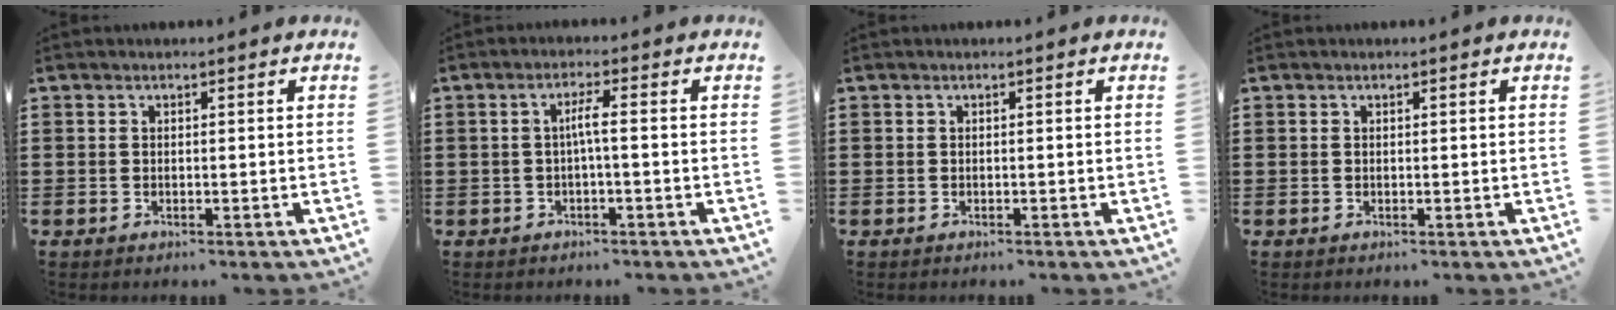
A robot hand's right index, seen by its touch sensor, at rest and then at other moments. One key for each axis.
{"total": 2.6, "fx": -0.5, "fy": -0.1, "fz": 2.5, "tx": -0.048, "ty": -0.002, "tz": -0.013}
{"total": 0.0}
{"total": 0.0}